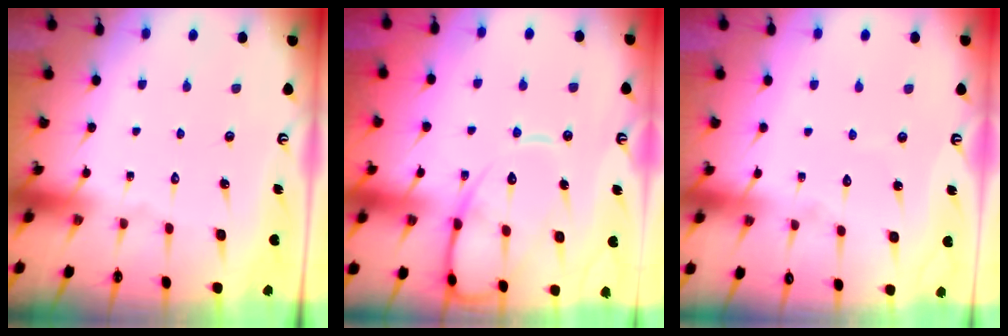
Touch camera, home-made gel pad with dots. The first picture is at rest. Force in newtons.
{"total": 12.3, "press": 12.2, "slide": 1.5}
{"total": 4.0, "press": 4.0, "slide": 0.3}